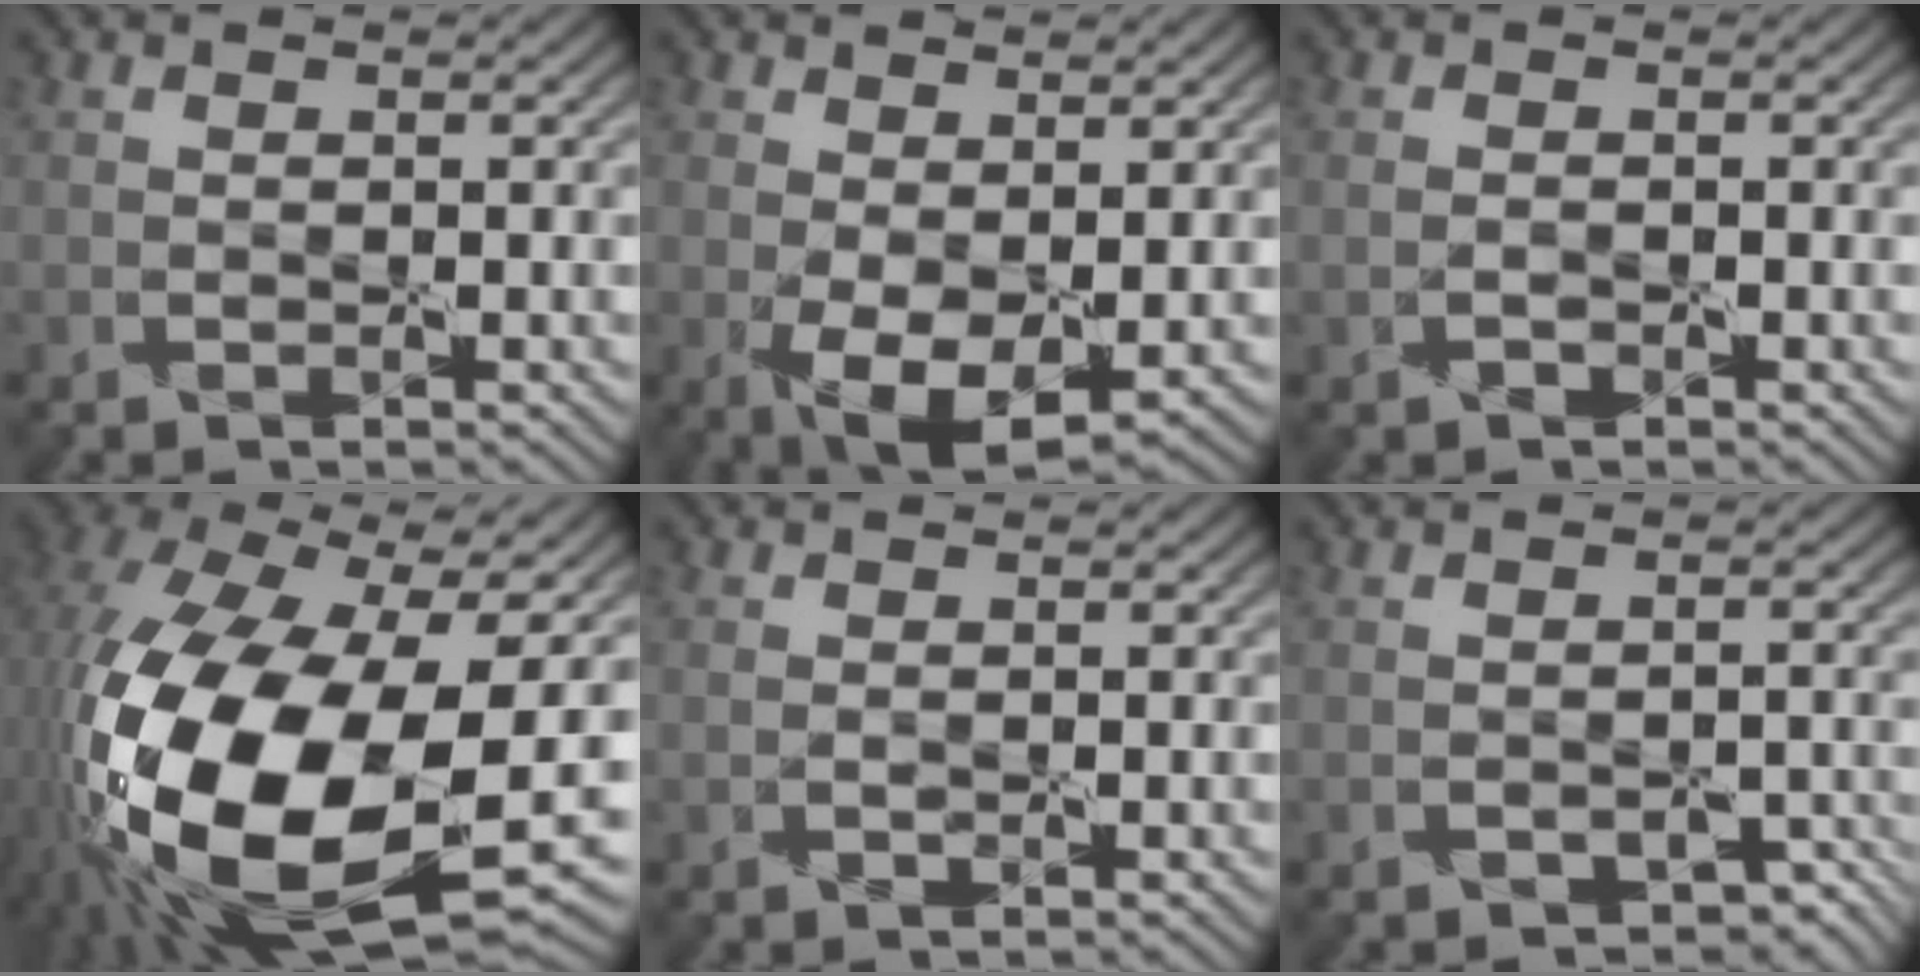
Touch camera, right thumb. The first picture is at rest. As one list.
[{"total": 5.9, "force": [-0.2, 3.0, 5.0], "torque": [-0.110, -0.011, 0.002]}, {"total": 1.2, "force": [-0.5, 0.7, 0.8], "torque": [-0.019, -0.002, -0.008]}, {"total": 21.8, "force": [-5.1, 11.2, 18.0], "torque": [-0.421, -0.060, -0.065]}, {"total": 1.0, "force": [-0.1, 0.6, 0.8], "torque": [-0.020, -0.002, 0.001]}, {"total": 3.5, "force": [-2.2, 2.0, 1.8], "torque": [-0.030, -0.005, -0.020]}]